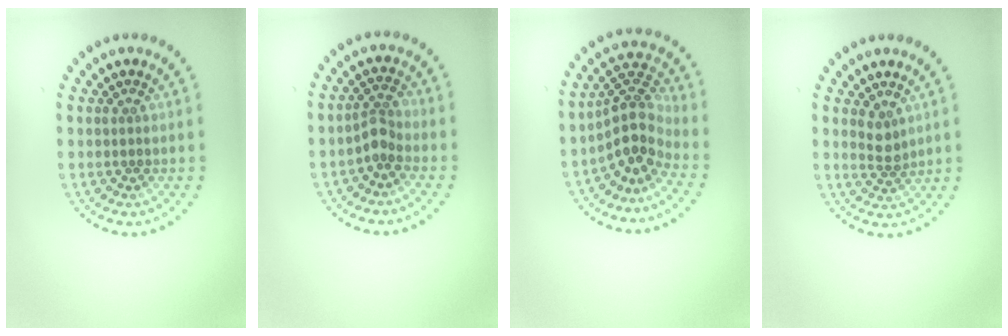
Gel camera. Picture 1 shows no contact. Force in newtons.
{"total": 2.0, "press": 1.5, "slide": 1.3}
{"total": 4.0, "press": 3.0, "slide": 2.6}
{"total": 1.7, "press": 1.3, "slide": 1.0}